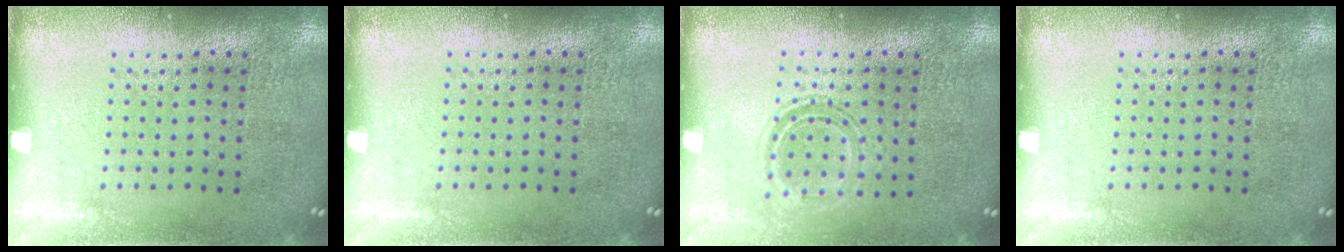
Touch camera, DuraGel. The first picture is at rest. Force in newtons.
{"total": 0.0}
{"total": 1.0, "press": 0.9, "slide": 0.4}
{"total": 0.0}